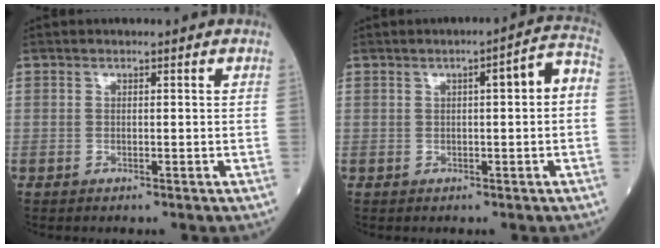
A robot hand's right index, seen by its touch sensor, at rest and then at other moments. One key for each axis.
{"total": 5.2, "fx": 0.4, "fy": 0.5, "fz": 5.2, "tx": -0.070, "ty": 0.020, "tz": 0.002}